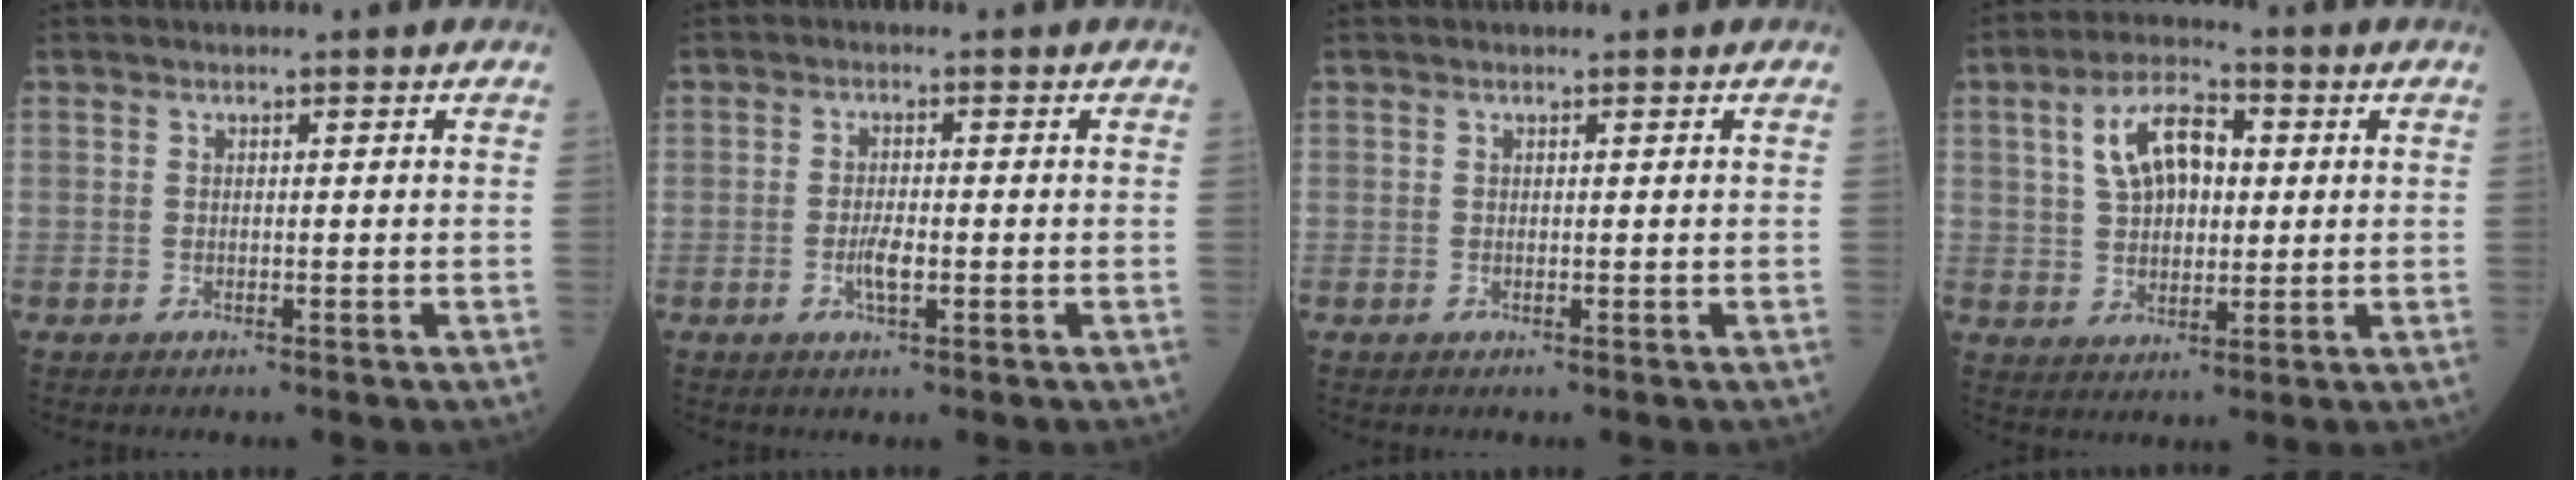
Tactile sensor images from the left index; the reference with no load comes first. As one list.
[{"total": 2.6, "force": [-1.0, 0.7, 2.3], "torque": [-0.048, 0.001, -0.018]}, {"total": 0.0}, {"total": 9.8, "force": [2.5, 5.0, 8.1], "torque": [-0.156, 0.024, 0.044]}]